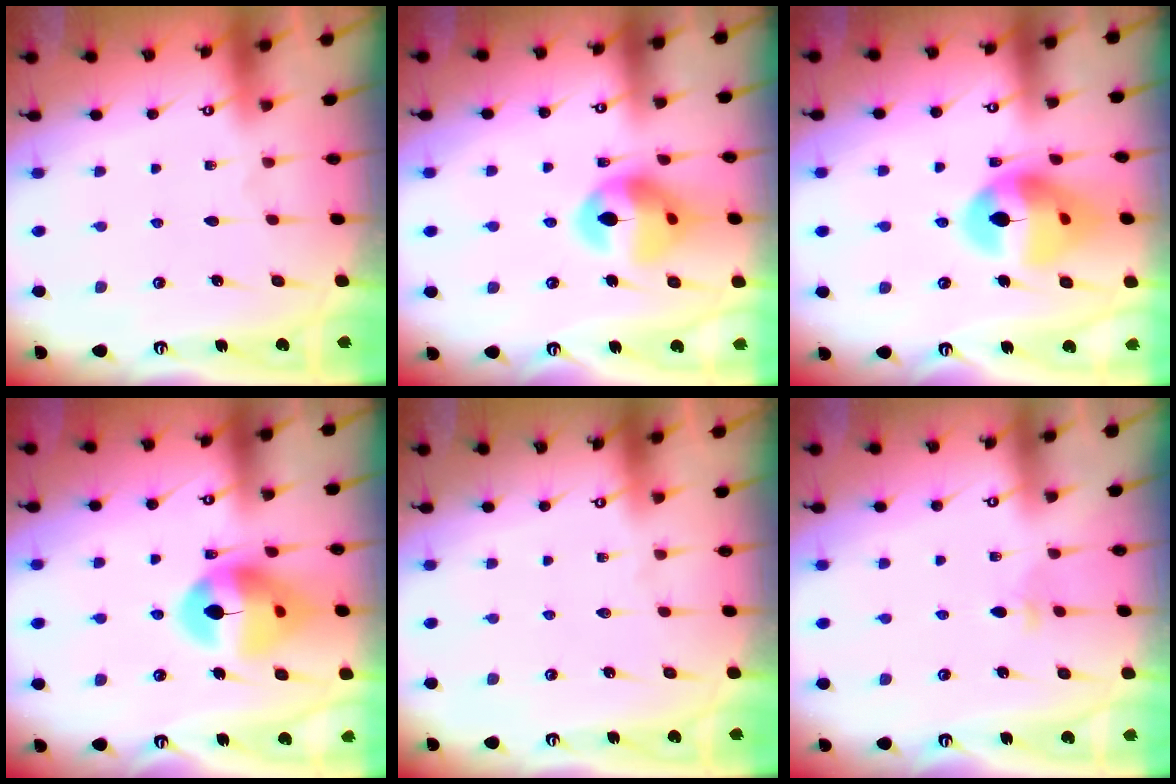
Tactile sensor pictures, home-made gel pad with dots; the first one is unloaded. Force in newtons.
{"total": 14.7, "press": 14.5, "slide": 2.1}
{"total": 16.3, "press": 16.2, "slide": 2.3}
{"total": 14.5, "press": 14.4, "slide": 1.7}
{"total": 0.0}
{"total": 3.0, "press": 2.9, "slide": 0.7}